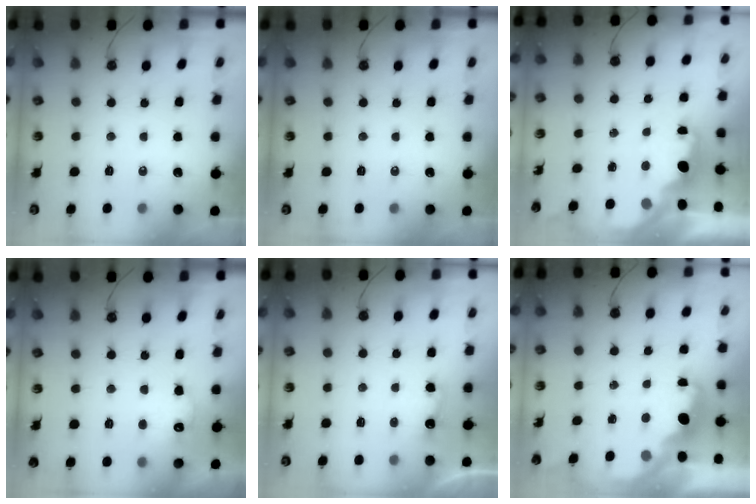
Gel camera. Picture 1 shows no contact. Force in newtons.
{"total": 0.0}
{"total": 1.8, "press": 1.6, "slide": 0.8}
{"total": 10.4, "press": 10.4, "slide": 0.6}
{"total": 3.6, "press": 3.5, "slide": 1.0}
{"total": 2.1, "press": 2.0, "slide": 0.7}